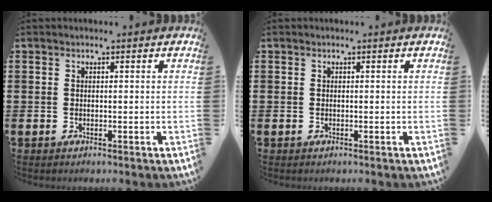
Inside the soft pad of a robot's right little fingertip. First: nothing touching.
{"total": 0.0}